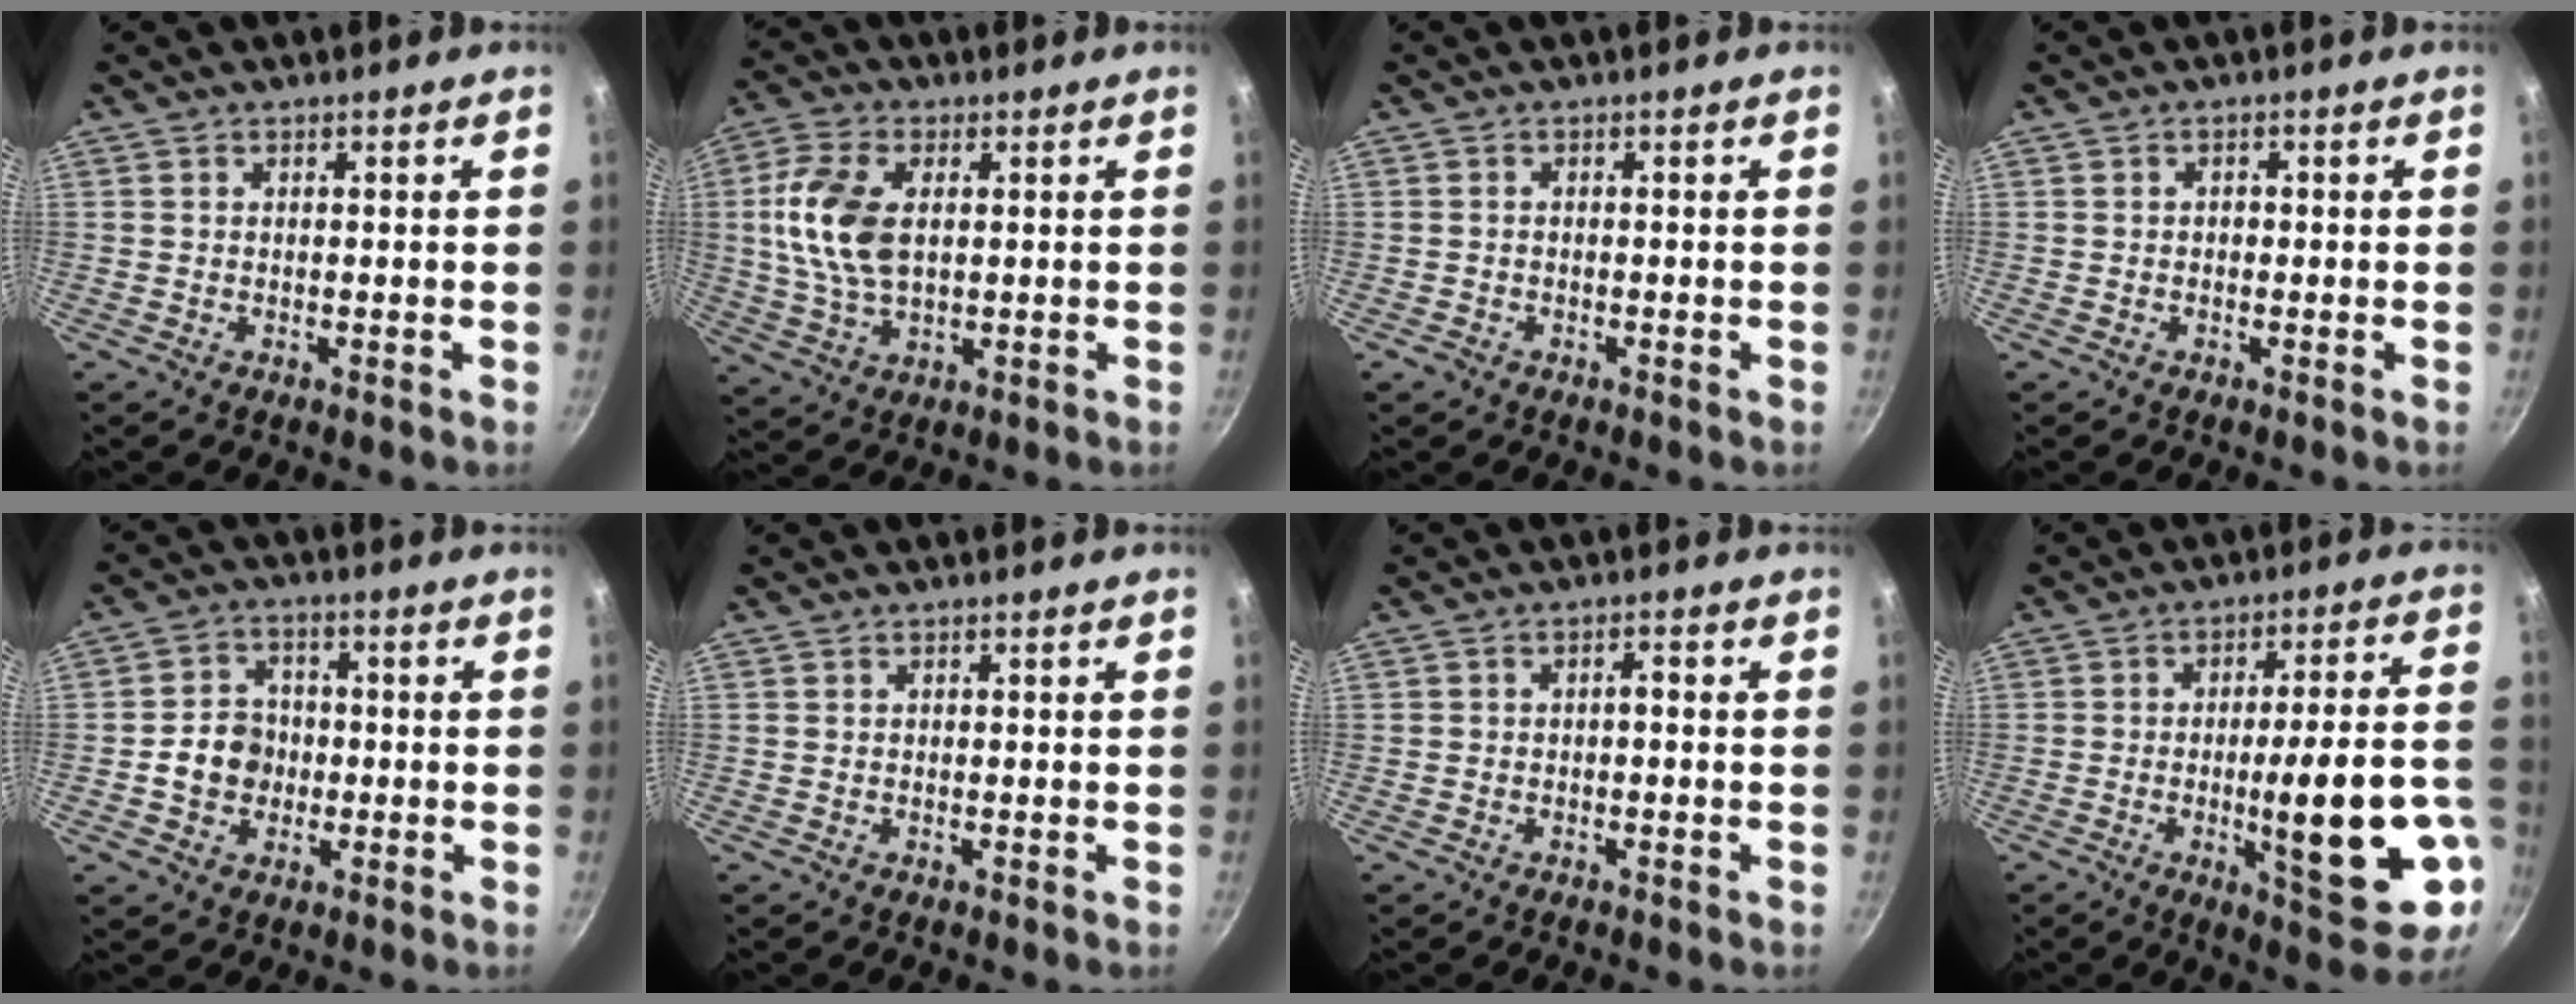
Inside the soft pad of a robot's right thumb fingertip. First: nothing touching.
{"total": 12.2, "force": [1.7, 7.0, 9.8], "torque": [-0.192, 0.003, 0.031]}
{"total": 1.2, "force": [-0.8, 0.8, 0.5], "torque": [-0.016, 0.005, -0.013]}
{"total": 0.8, "force": [-0.2, 0.6, 0.3], "torque": [-0.003, 0.003, -0.004]}
{"total": 7.3, "force": [-1.1, 6.3, 3.5], "torque": [-0.029, 0.016, -0.026]}
{"total": 0.0}
{"total": 3.6, "force": [-1.7, 1.6, 2.8], "torque": [-0.044, 0.034, -0.025]}
{"total": 18.5, "force": [-4.9, 4.7, 17.2], "torque": [-0.229, 0.020, -0.059]}